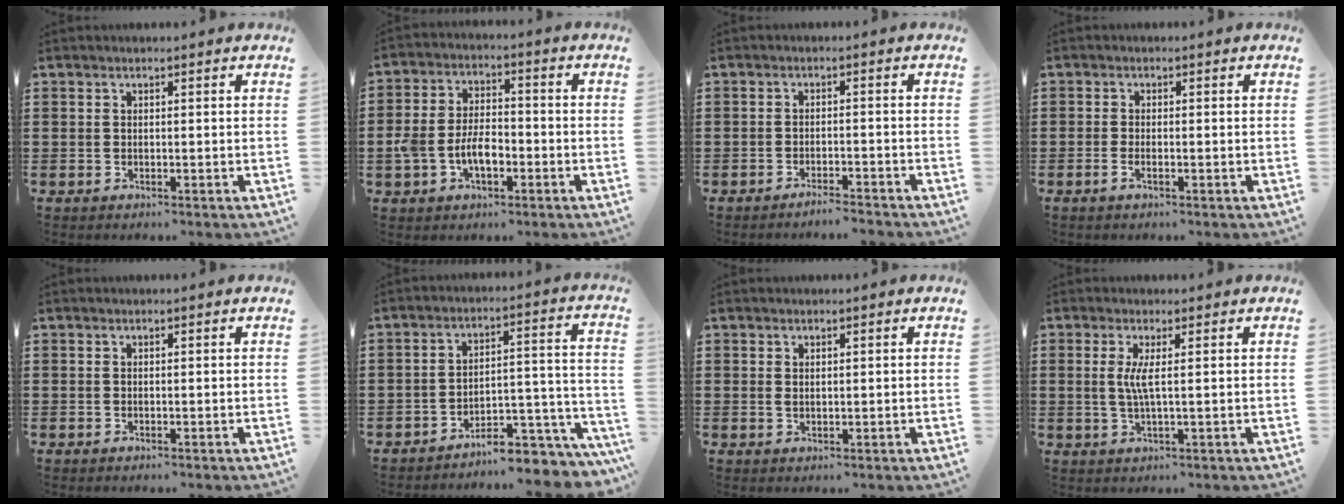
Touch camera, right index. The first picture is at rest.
{"total": 6.3, "force": [-2.3, 3.4, 4.8], "torque": [-0.115, 0.003, -0.050]}
{"total": 2.2, "force": [-2.1, -0.2, 0.5], "torque": [-0.011, 0.000, -0.042]}
{"total": 1.1, "force": [-0.7, 0.2, 0.8], "torque": [-0.016, -0.002, -0.013]}
{"total": 0.0}
{"total": 6.6, "force": [-6.2, 1.3, 2.0], "torque": [-0.026, 0.010, -0.119]}
{"total": 0.8, "force": [0.3, 0.4, 0.6], "torque": [-0.013, 0.004, 0.005]}
{"total": 3.3, "force": [0.4, -0.1, 3.3], "torque": [-0.073, -0.009, 0.002]}